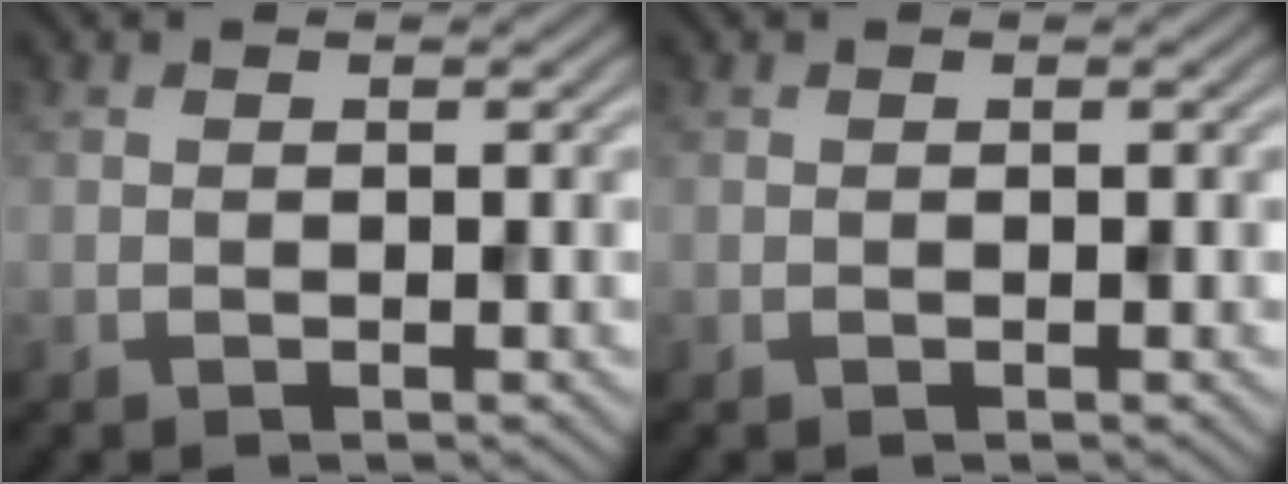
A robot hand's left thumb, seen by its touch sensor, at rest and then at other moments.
{"total": 0.0}